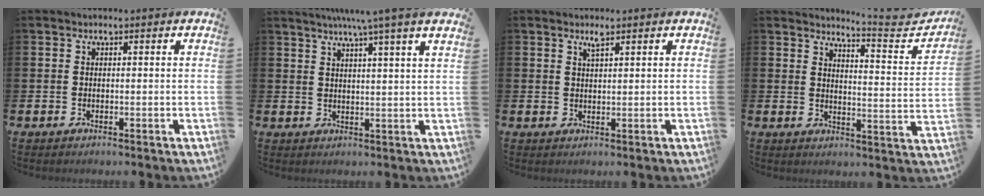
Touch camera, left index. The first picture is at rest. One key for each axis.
{"total": 5.7, "fx": 4.8, "fy": -1.1, "fz": 2.7, "tx": -0.055, "ty": -0.019, "tz": 0.081}
{"total": 1.9, "fx": 1.5, "fy": 0.3, "fz": 1.0, "tx": -0.011, "ty": -0.002, "tz": 0.024}
{"total": 4.5, "fx": 4.2, "fy": 0.4, "fz": 1.7, "tx": -0.021, "ty": -0.051, "tz": 0.055}